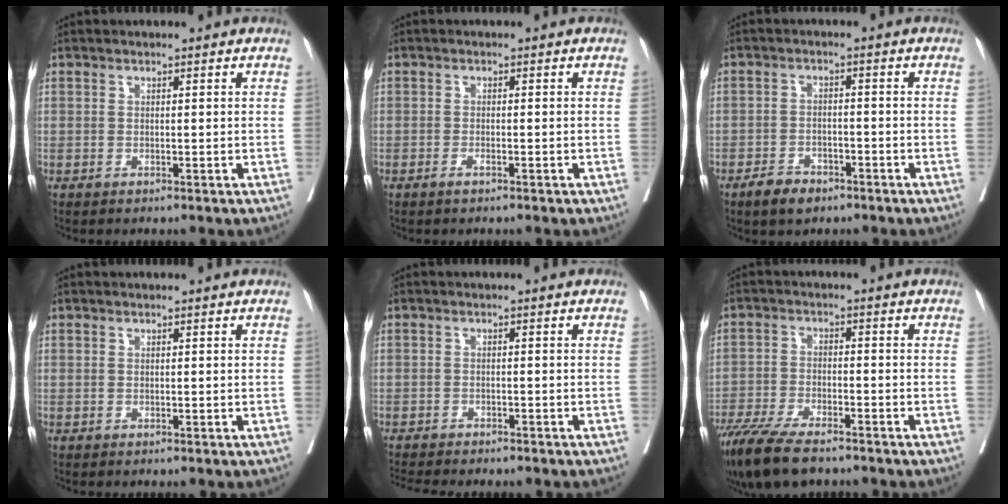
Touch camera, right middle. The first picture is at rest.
{"total": 1.4, "force": [-1.0, 0.3, 1.0], "torque": [-0.020, 0.000, -0.015]}
{"total": 4.4, "force": [-3.2, 2.1, 2.1], "torque": [-0.042, 0.000, -0.051]}
{"total": 0.0}
{"total": 7.5, "force": [-6.6, 1.5, 3.2], "torque": [-0.045, -0.002, -0.093]}
{"total": 12.1, "force": [-9.5, 2.8, 6.8], "torque": [-0.119, -0.027, -0.162]}